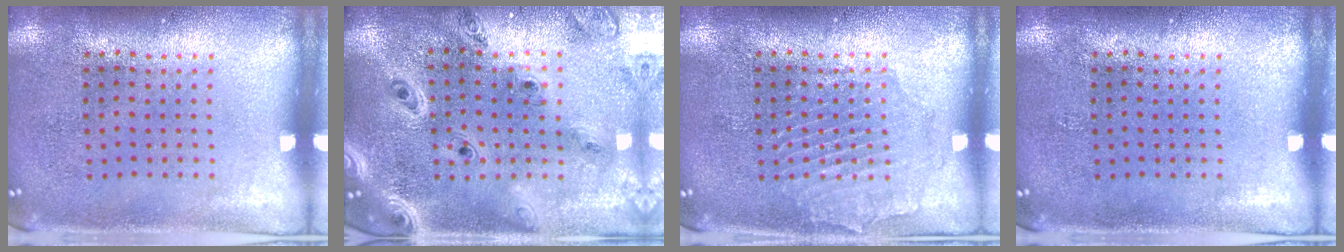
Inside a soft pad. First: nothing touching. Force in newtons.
{"total": 2.2, "press": 2.1, "slide": 0.8}
{"total": 1.5, "press": 1.5, "slide": 0.1}
{"total": 0.0}